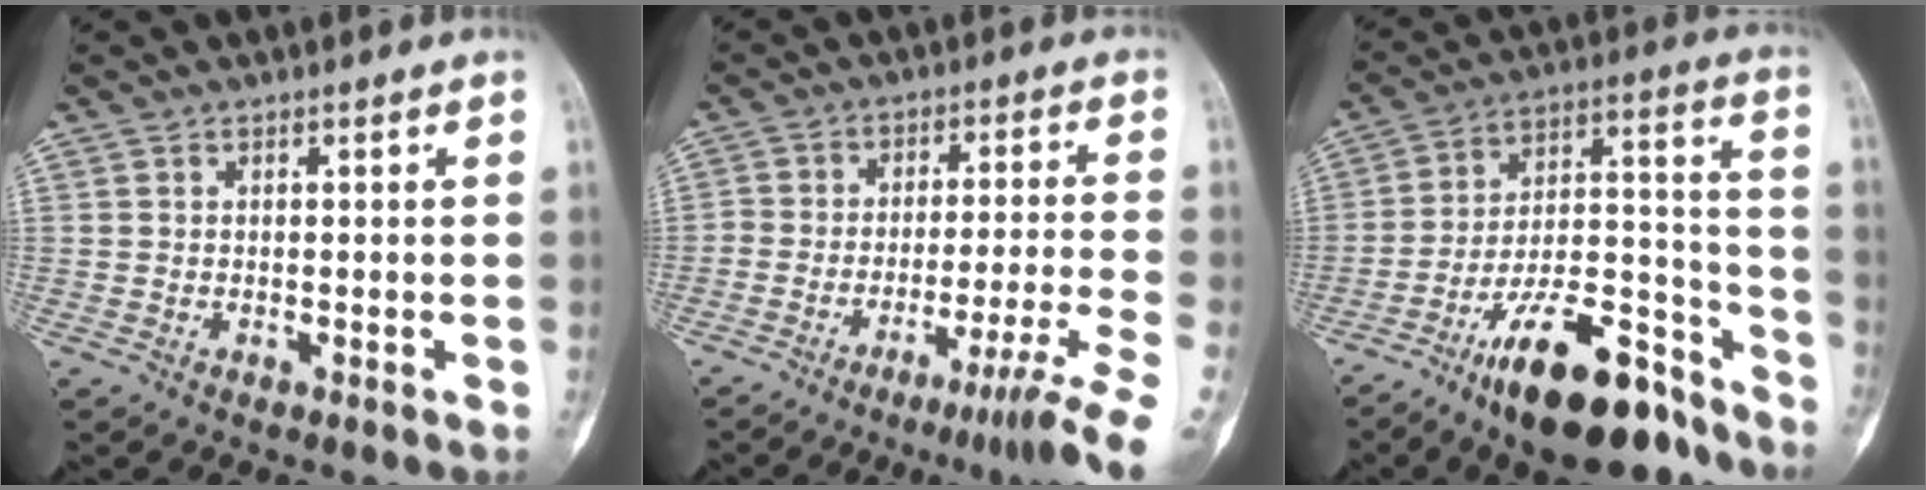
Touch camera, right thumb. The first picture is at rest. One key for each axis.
{"total": 10.7, "fx": -7.5, "fy": -2.0, "fz": 7.4, "tx": -0.127, "ty": 0.050, "tz": -0.115}
{"total": 21.4, "fx": -14.8, "fy": 7.6, "fz": 13.4, "tx": -0.197, "ty": 0.102, "tz": -0.245}